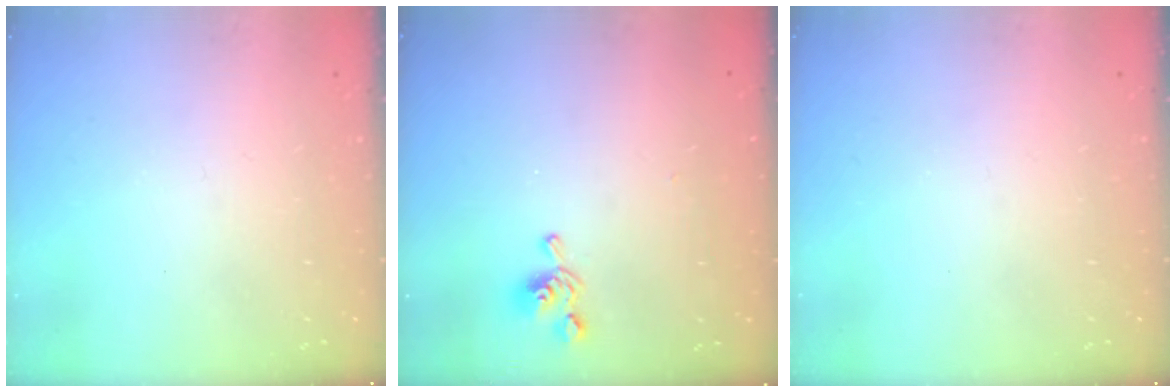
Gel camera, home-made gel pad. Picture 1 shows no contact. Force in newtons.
{"total": 2.3, "press": 2.2, "slide": 0.8}
{"total": 0.0}